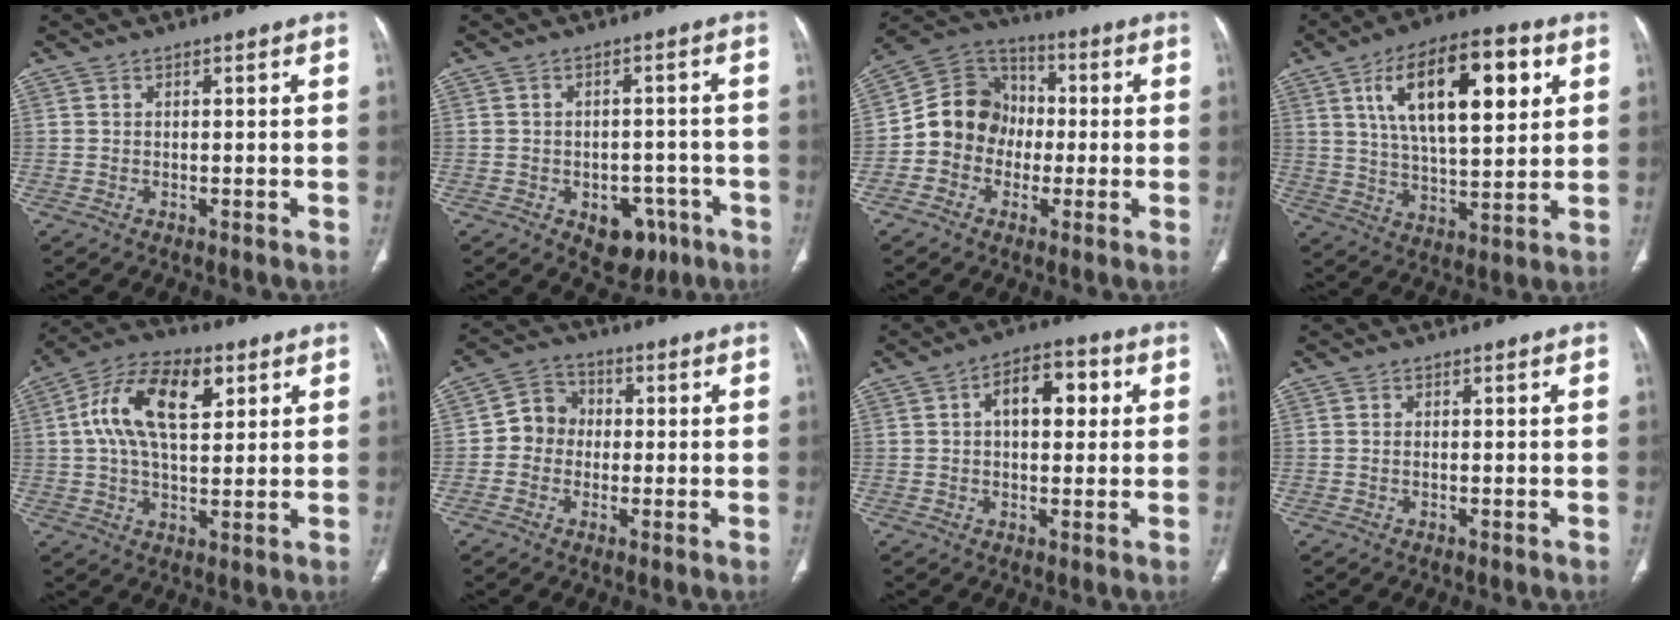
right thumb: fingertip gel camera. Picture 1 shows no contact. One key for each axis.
{"total": 8.0, "fx": -3.9, "fy": 5.5, "fz": 4.4, "tx": -0.027, "ty": 0.026, "tz": -0.041}
{"total": 12.3, "fx": -1.7, "fy": 10.9, "fz": 5.3, "tx": -0.058, "ty": 0.034, "tz": -0.043}
{"total": 20.1, "fx": 7.2, "fy": 8.3, "fz": 16.8, "tx": -0.249, "ty": -0.010, "tz": 0.118}
{"total": 15.4, "fx": 4.5, "fy": 8.2, "fz": 12.2, "tx": -0.210, "ty": 0.012, "tz": 0.074}
{"total": 6.6, "fx": -0.4, "fy": 6.0, "fz": 2.6, "tx": -0.018, "ty": 0.020, "tz": -0.022}
{"total": 9.1, "fx": 2.0, "fy": 5.1, "fz": 7.2, "tx": -0.082, "ty": 0.020, "tz": 0.025}
{"total": 0.0}